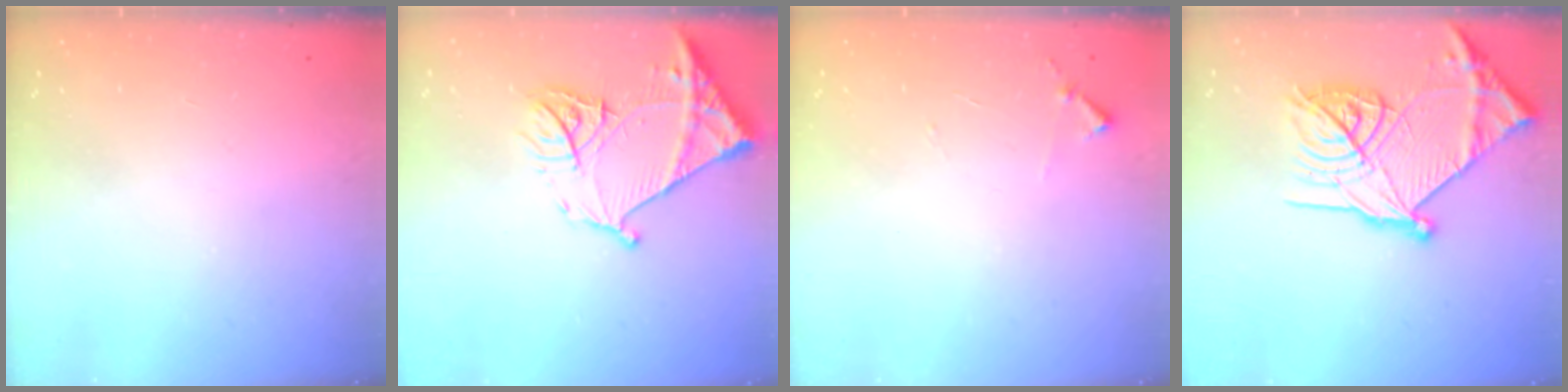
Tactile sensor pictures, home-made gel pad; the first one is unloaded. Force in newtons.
{"total": 15.0, "press": 14.9, "slide": 1.6}
{"total": 6.8, "press": 6.8, "slide": 0.6}
{"total": 23.6, "press": 23.5, "slide": 2.1}